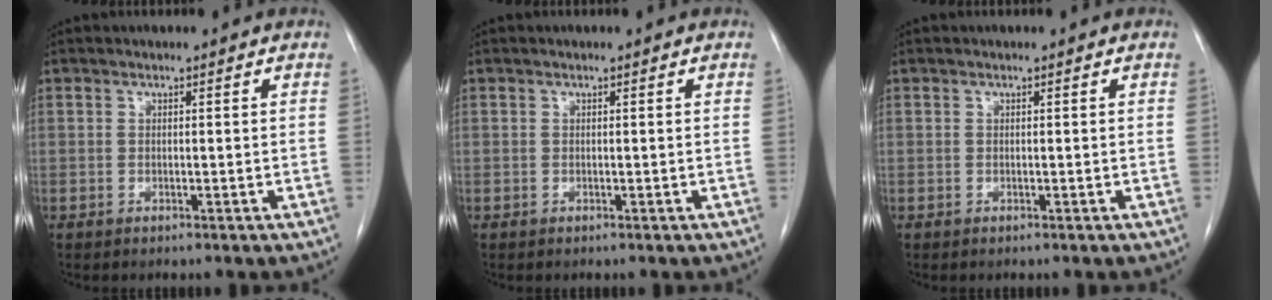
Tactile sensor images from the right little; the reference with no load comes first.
{"total": 0.0}
{"total": 0.0}